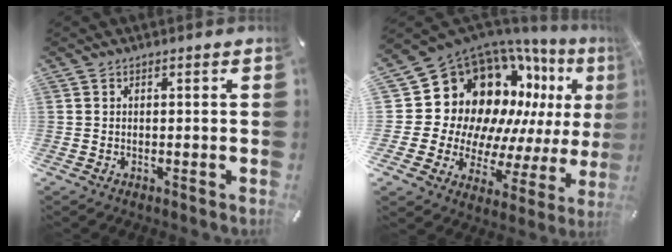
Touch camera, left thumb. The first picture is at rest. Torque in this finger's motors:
{"motor_torque": [2.50, 2.51, 1.49, -1.28, 0.36]}